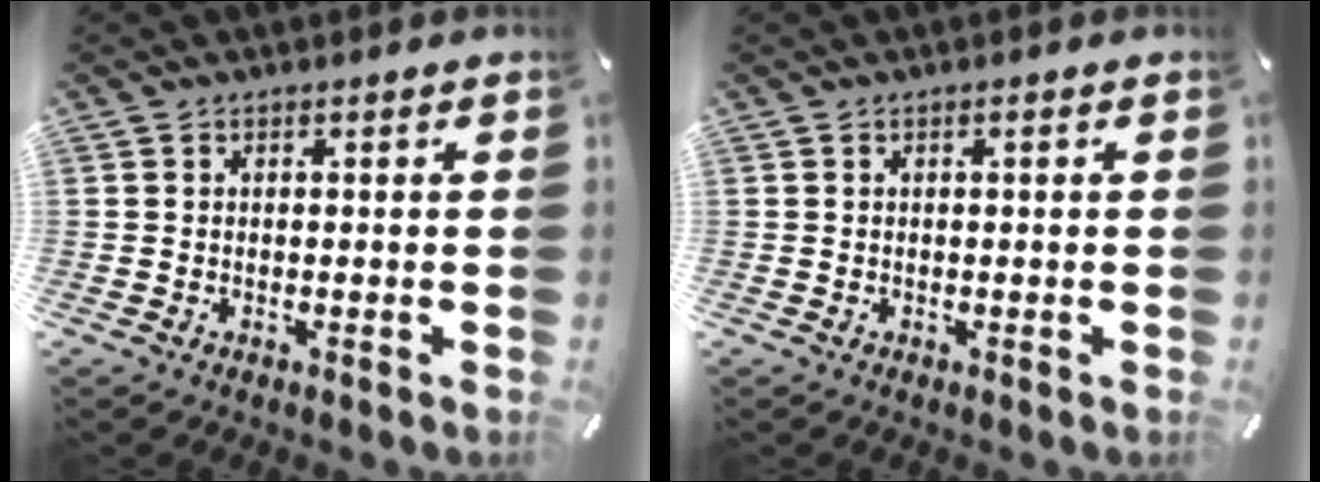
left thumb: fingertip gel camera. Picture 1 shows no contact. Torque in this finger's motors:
{"motor_torque": [-0.37, -0.22, -0.14, 0.02, 0.05]}